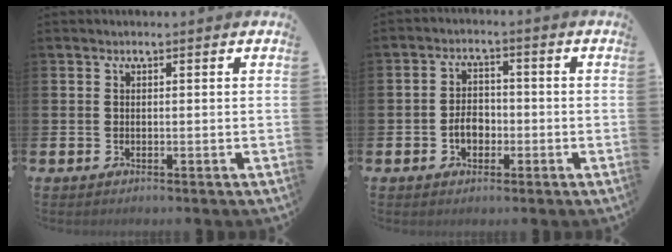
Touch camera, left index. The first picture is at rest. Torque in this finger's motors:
{"motor_torque": [0.33, 0.26, 0.04, 0.06]}